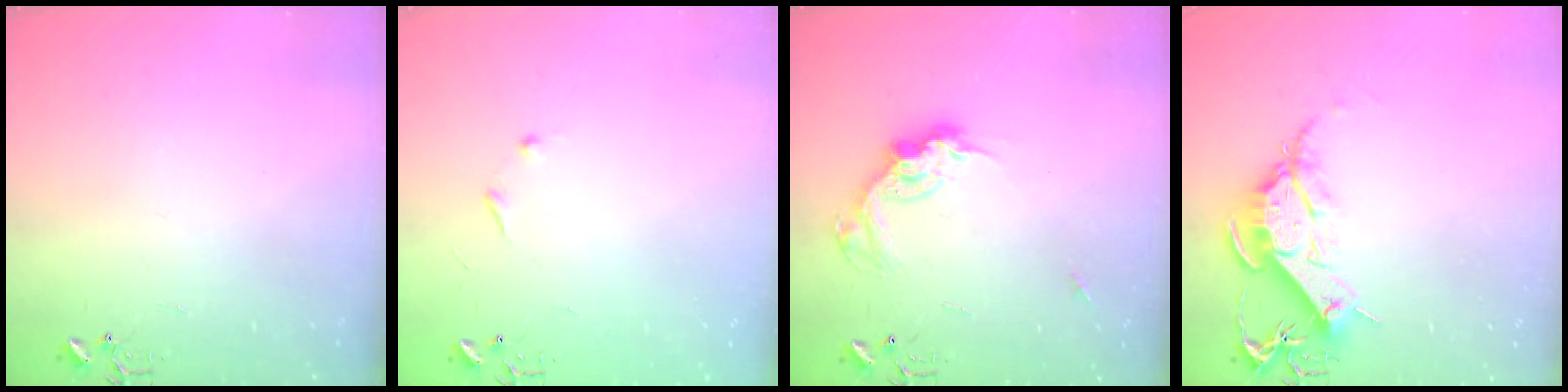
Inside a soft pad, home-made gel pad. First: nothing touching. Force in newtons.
{"total": 6.0, "press": 6.0, "slide": 0.6}
{"total": 14.4, "press": 14.3, "slide": 1.1}
{"total": 12.5, "press": 12.4, "slide": 1.3}